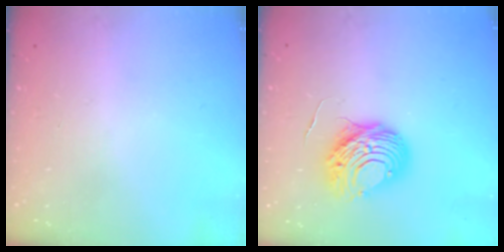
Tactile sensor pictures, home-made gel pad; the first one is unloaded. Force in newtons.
{"total": 11.1, "press": 11.1, "slide": 0.9}